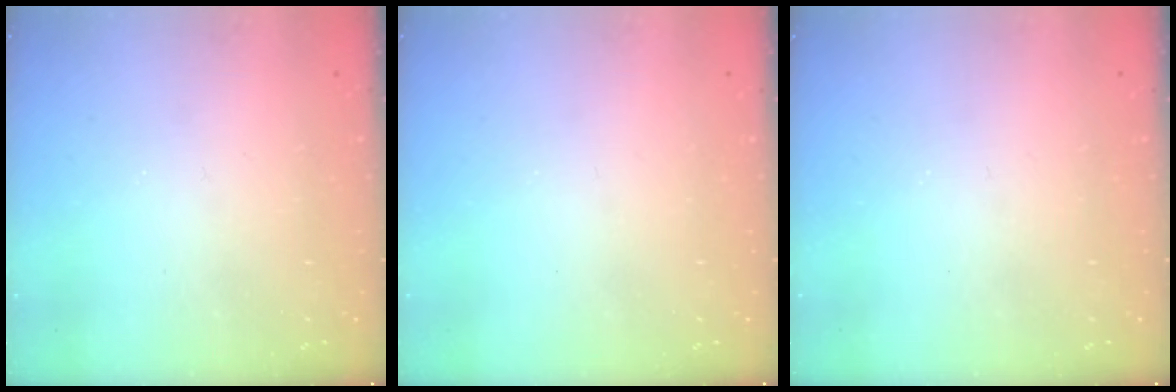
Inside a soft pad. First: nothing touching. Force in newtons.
{"total": 0.0}
{"total": 0.0}